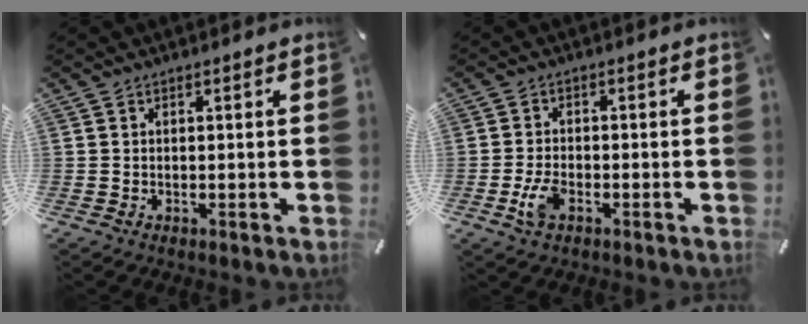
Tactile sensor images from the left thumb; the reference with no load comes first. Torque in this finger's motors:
{"motor_torque": [0.50, 1.26, 0.07, 0.11, 0.18]}